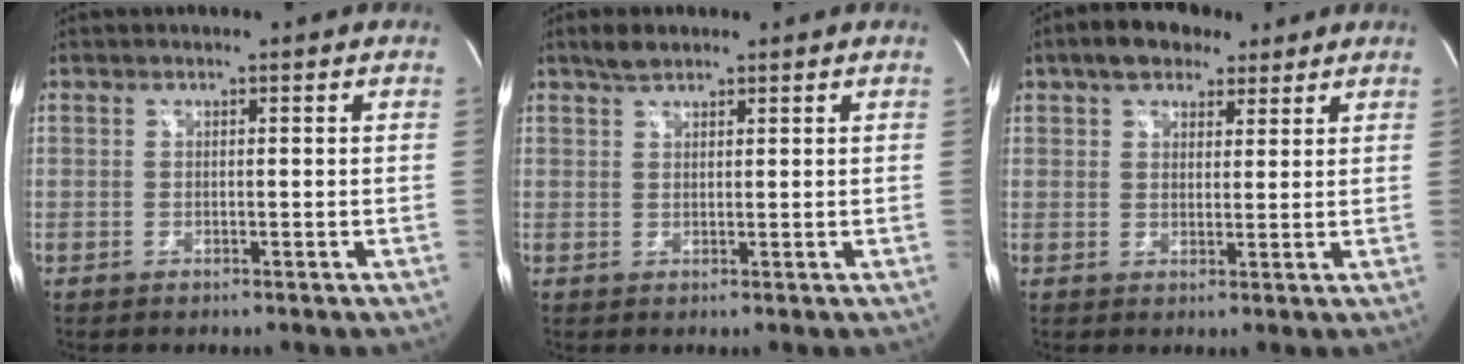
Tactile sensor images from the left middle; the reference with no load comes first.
{"total": 2.4, "force": [2.0, 0.9, 1.0], "torque": [-0.027, 0.004, 0.037]}
{"total": 8.0, "force": [5.4, 4.1, 4.3], "torque": [-0.072, 0.027, 0.087]}